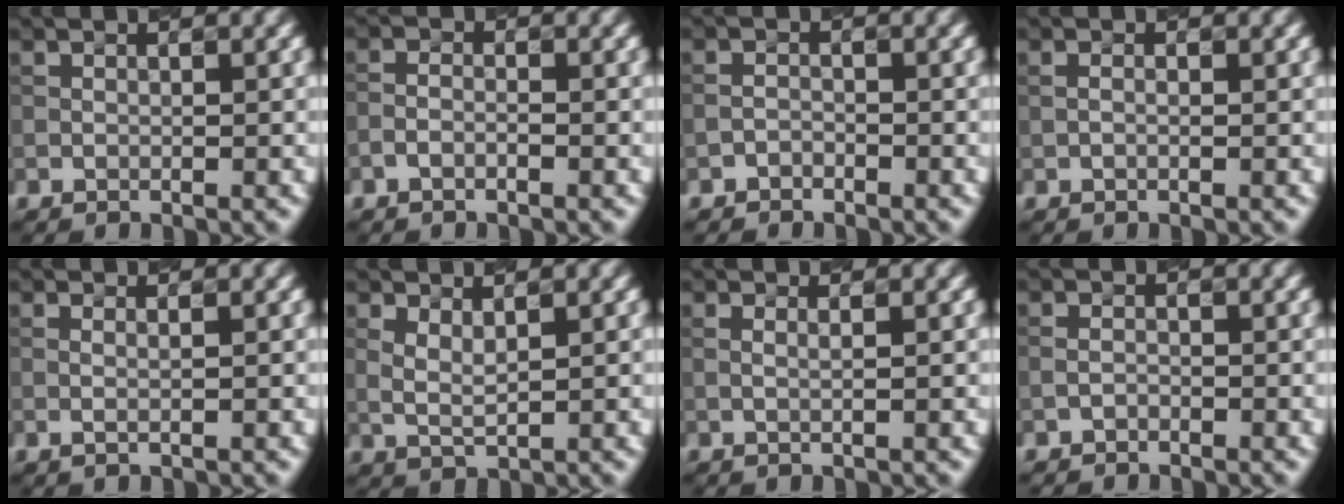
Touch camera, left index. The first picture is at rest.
{"total": 1.2, "force": [-0.8, 0.6, 0.7], "torque": [-0.016, 0.002, -0.019]}
{"total": 1.0, "force": [-0.9, 0.5, 0.1], "torque": [0.001, 0.003, -0.019]}
{"total": 0.7, "force": [0.0, 0.3, 0.6], "torque": [-0.013, -0.004, -0.001]}
{"total": 0.9, "force": [0.3, 0.3, 0.9], "torque": [-0.016, -0.004, -0.003]}
{"total": 1.8, "force": [0.9, 0.6, 1.5], "torque": [-0.036, -0.006, 0.022]}
{"total": 1.1, "force": [0.4, 0.3, 0.9], "torque": [-0.012, -0.003, -0.003]}
{"total": 0.8, "force": [-0.5, 0.5, 0.3], "torque": [-0.007, 0.000, -0.011]}